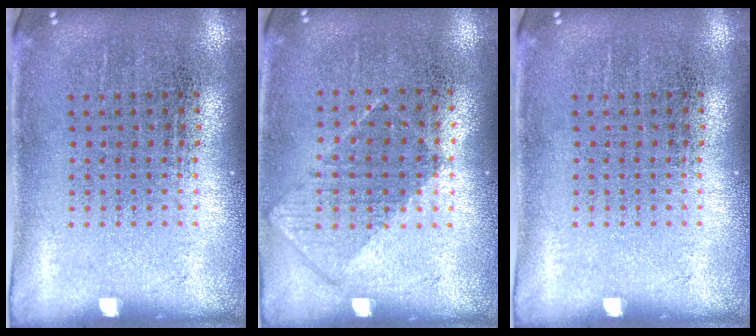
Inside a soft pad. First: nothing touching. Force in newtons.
{"total": 0.8, "press": 0.7, "slide": 0.4}
{"total": 0.0}